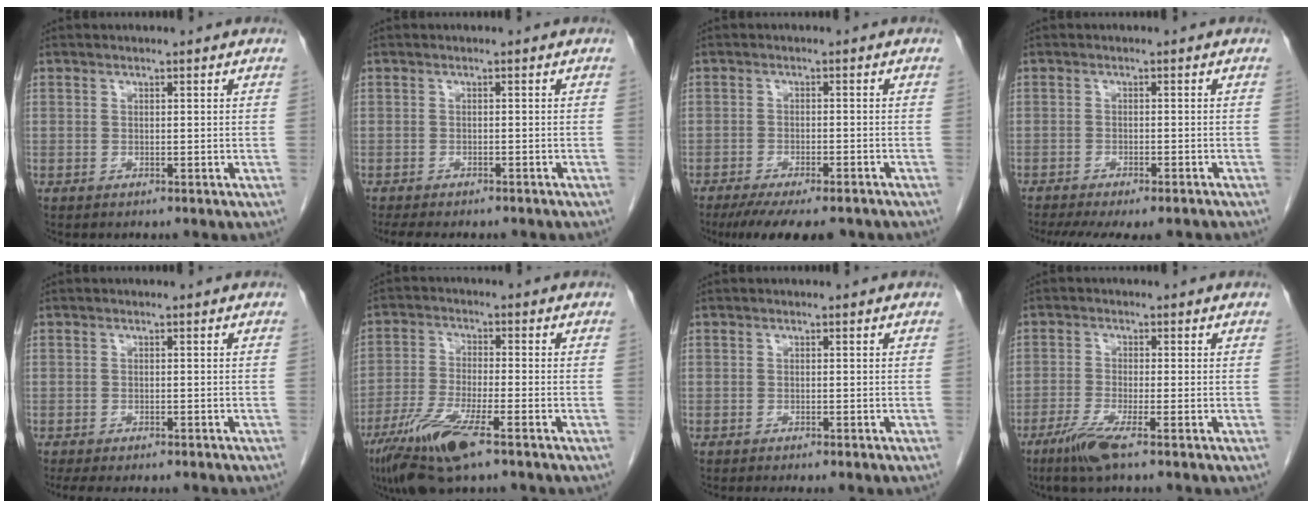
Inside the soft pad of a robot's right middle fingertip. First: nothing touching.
{"total": 9.4, "force": [-8.0, 2.4, 4.3], "torque": [-0.056, -0.006, -0.099]}
{"total": 11.3, "force": [-9.1, 2.7, 6.1], "torque": [-0.086, -0.015, -0.130]}
{"total": 13.1, "force": [-11.1, 3.2, 6.3], "torque": [-0.122, -0.016, -0.146]}
{"total": 7.6, "force": [-6.4, 2.0, 3.7], "torque": [-0.047, -0.004, -0.081]}
{"total": 10.1, "force": [-6.2, 1.3, 8.0], "torque": [-0.165, -0.026, -0.112]}
{"total": 2.7, "force": [-2.3, 0.0, 1.5], "torque": [-0.016, -0.003, -0.028]}
{"total": 4.6, "force": [-2.9, -0.2, 3.5], "torque": [-0.075, -0.014, -0.063]}